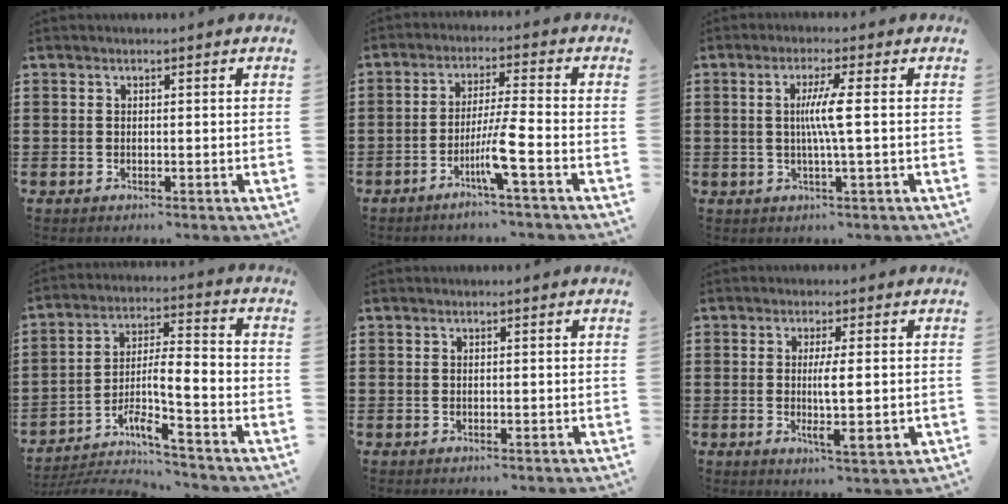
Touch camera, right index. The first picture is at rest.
{"total": 6.3, "force": [-3.1, -0.7, 5.5], "torque": [-0.106, -0.012, -0.059]}
{"total": 5.0, "force": [0.2, -0.4, 4.9], "torque": [-0.091, -0.007, -0.002]}
{"total": 7.0, "force": [-4.5, 1.0, 5.3], "torque": [-0.101, -0.019, -0.091]}
{"total": 0.0}
{"total": 5.3, "force": [-0.2, 0.5, 5.2], "torque": [-0.100, -0.009, -0.008]}